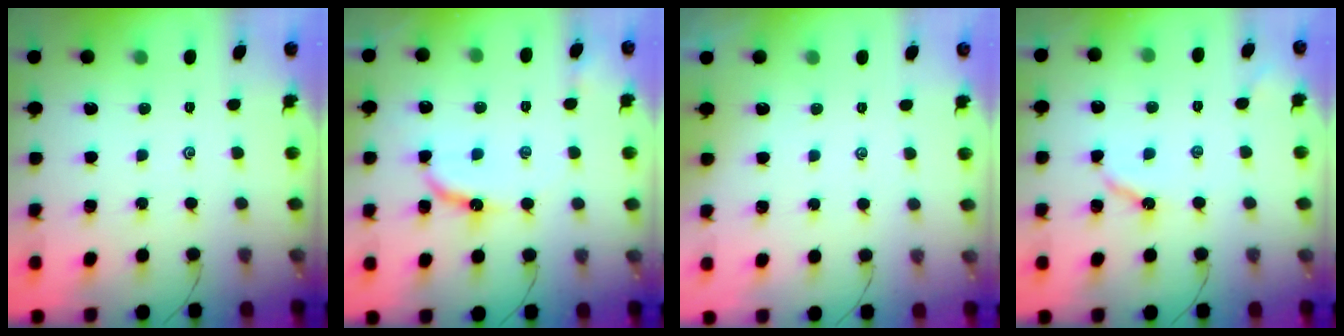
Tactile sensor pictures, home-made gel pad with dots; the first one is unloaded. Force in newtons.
{"total": 8.9, "press": 8.9, "slide": 0.9}
{"total": 1.2, "press": 1.2, "slide": 0.3}
{"total": 5.1, "press": 5.1, "slide": 0.7}